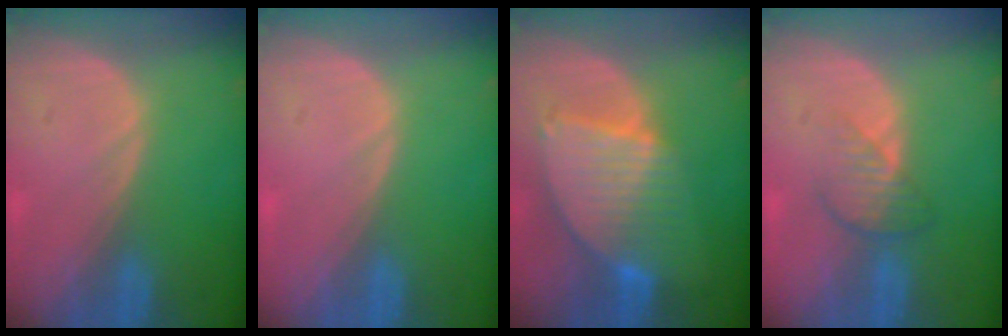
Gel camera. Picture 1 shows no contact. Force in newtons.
{"total": 0.0}
{"total": 8.7, "press": 7.6, "slide": 4.2}
{"total": 3.7, "press": 3.4, "slide": 1.5}